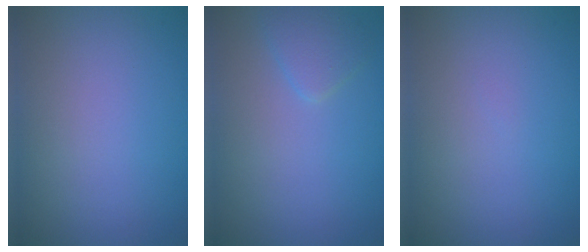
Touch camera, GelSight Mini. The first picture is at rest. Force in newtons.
{"total": 1.6, "press": 1.6, "slide": 0.1}
{"total": 0.0}